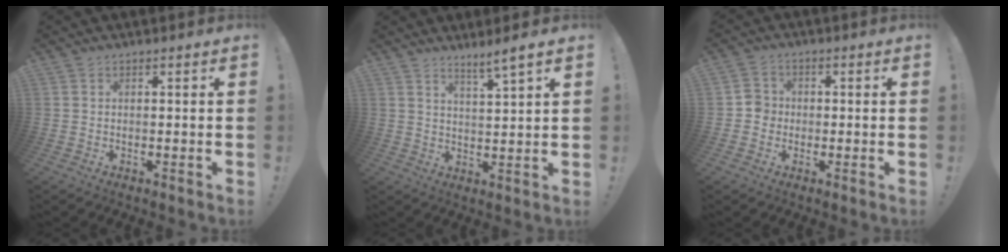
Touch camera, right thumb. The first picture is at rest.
{"total": 5.2, "force": [4.1, -0.3, 3.2], "torque": [-0.050, -0.027, 0.066]}
{"total": 4.3, "force": [-1.4, 3.9, 1.0], "torque": [-0.011, 0.015, -0.025]}